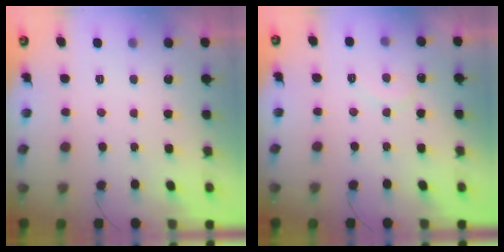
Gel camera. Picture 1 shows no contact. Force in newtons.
{"total": 6.0, "press": 6.0, "slide": 0.4}